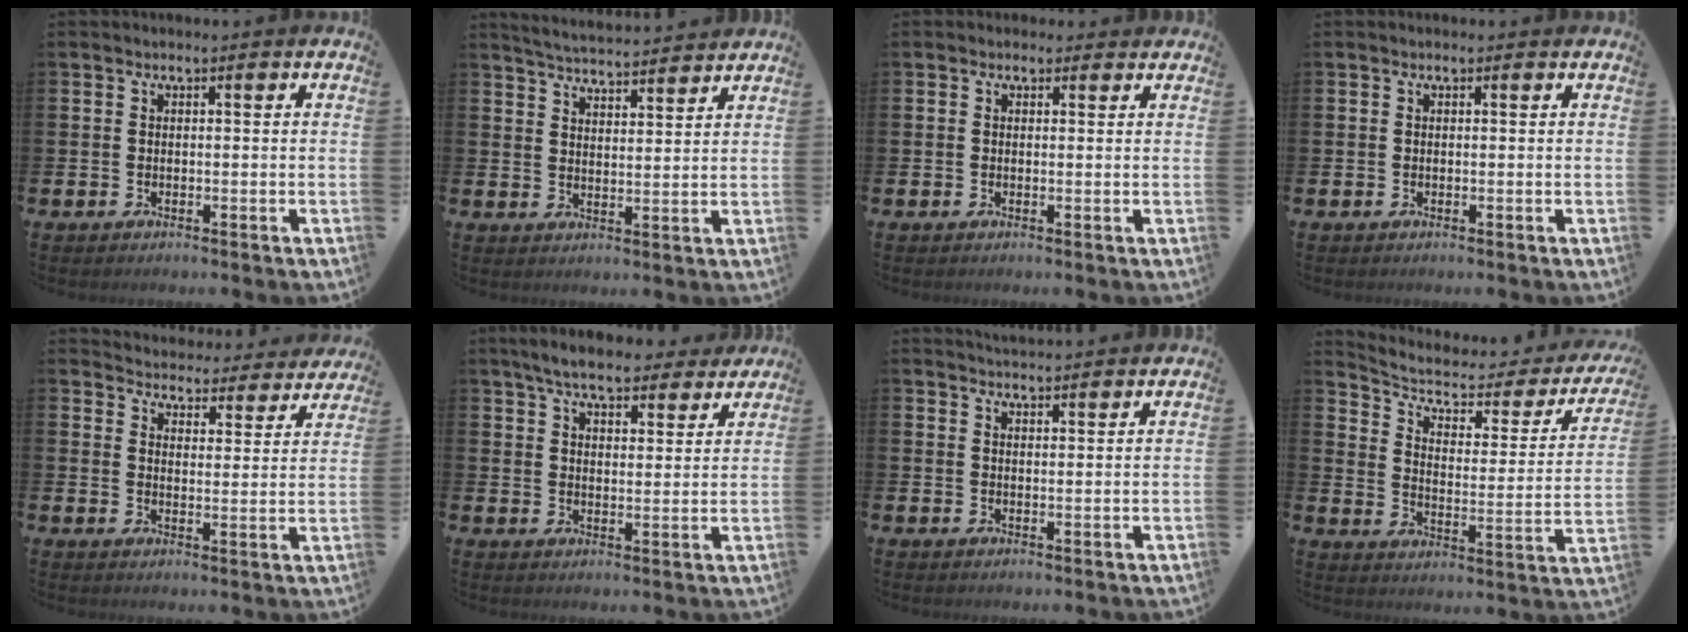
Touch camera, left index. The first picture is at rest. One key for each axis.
{"total": 4.8, "fx": 4.8, "fy": 0.1, "fz": 0.2, "tx": -0.020, "ty": -0.032, "tz": 0.086}
{"total": 0.9, "fx": 0.6, "fy": 0.6, "fz": 0.1, "tx": 0.007, "ty": 0.005, "tz": 0.008}
{"total": 0.0}
{"total": 4.3, "fx": 4.3, "fy": 0.7, "fz": 0.0, "tx": -0.016, "ty": -0.042, "tz": 0.069}
{"total": 7.0, "fx": 6.5, "fy": 1.5, "fz": 1.9, "tx": -0.045, "ty": -0.032, "tz": 0.115}
{"total": 3.3, "fx": 3.3, "fy": -0.1, "fz": -0.1, "tx": 0.000, "ty": -0.020, "tz": 0.060}
{"total": 5.9, "fx": 4.5, "fy": 2.6, "fz": 2.8, "tx": -0.073, "ty": -0.033, "tz": 0.067}